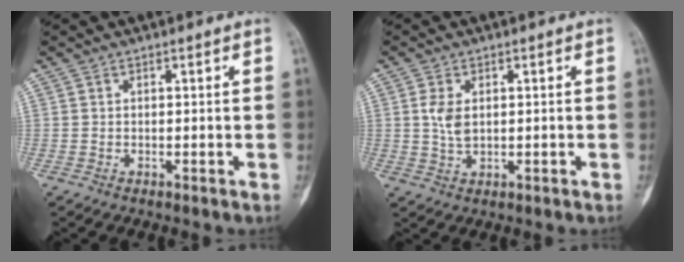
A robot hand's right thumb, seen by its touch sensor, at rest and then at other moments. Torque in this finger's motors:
{"motor_torque": [0.57, 0.83, 0.52, 0.10, 0.18]}